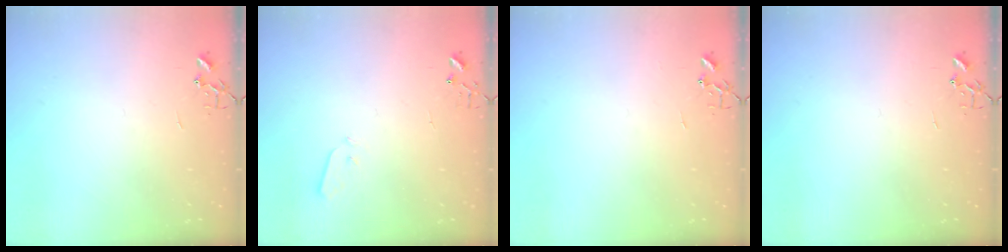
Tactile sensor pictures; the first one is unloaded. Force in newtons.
{"total": 3.0, "press": 2.9, "slide": 0.7}
{"total": 0.0}
{"total": 0.0}